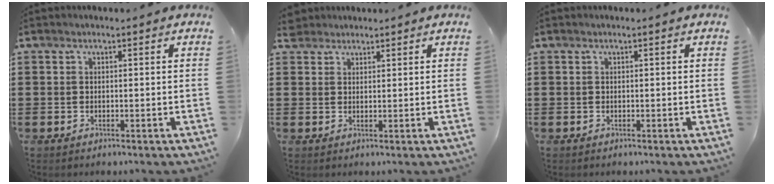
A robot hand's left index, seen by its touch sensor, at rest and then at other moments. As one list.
[{"total": 2.3, "force": [2.0, 1.0, 0.0], "torque": [-0.007, 0.007, 0.041]}, {"total": 0.0}]